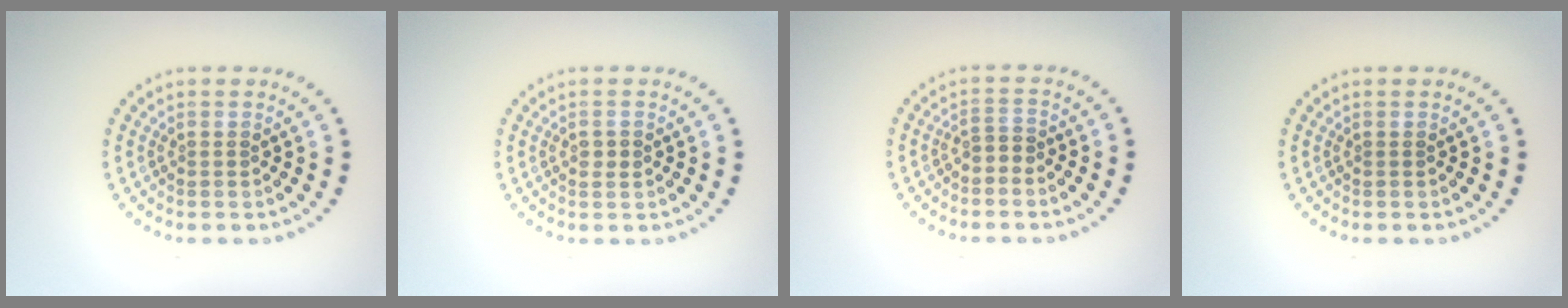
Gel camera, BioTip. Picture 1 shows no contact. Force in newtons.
{"total": 0.9, "press": 0.9, "slide": 0.2}
{"total": 1.3, "press": 1.0, "slide": 0.8}
{"total": 0.0}